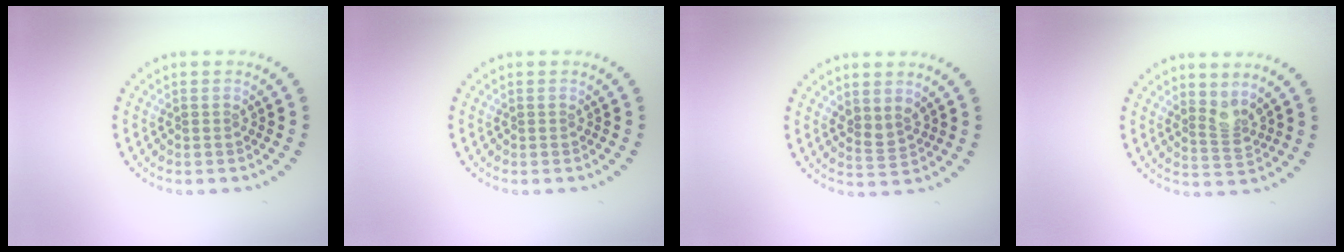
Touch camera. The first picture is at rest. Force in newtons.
{"total": 0.0}
{"total": 1.7, "press": 1.3, "slide": 1.0}
{"total": 2.0, "press": 1.5, "slide": 1.4}